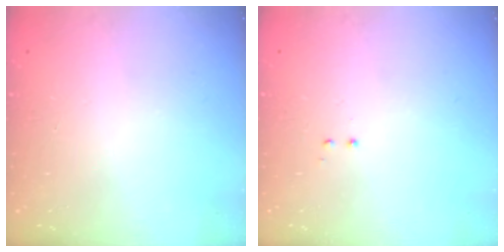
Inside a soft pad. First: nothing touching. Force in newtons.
{"total": 0.5, "press": 0.5, "slide": 0.3}